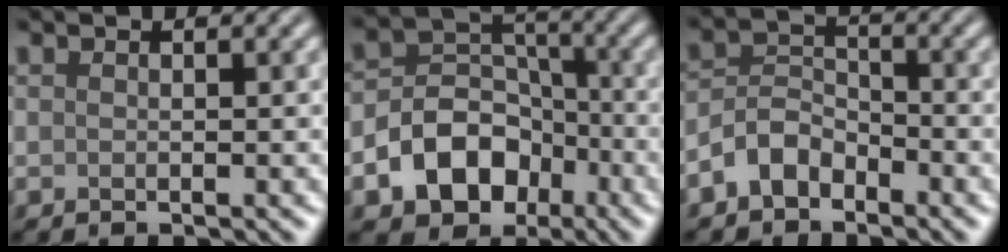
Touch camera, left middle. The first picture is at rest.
{"total": 7.7, "force": [-3.4, 5.8, 3.8], "torque": [-0.048, 0.006, -0.075]}
{"total": 3.4, "force": [-2.3, 2.1, 1.5], "torque": [-0.027, 0.012, -0.054]}